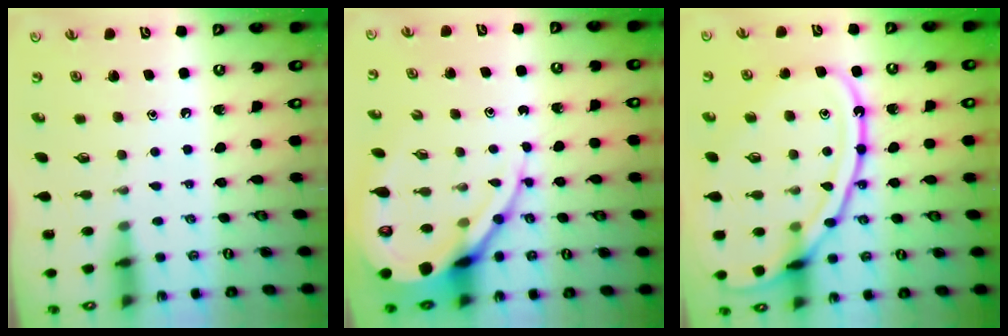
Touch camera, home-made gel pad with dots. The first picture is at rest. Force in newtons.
{"total": 12.3, "press": 12.2, "slide": 1.4}
{"total": 21.6, "press": 21.5, "slide": 2.0}